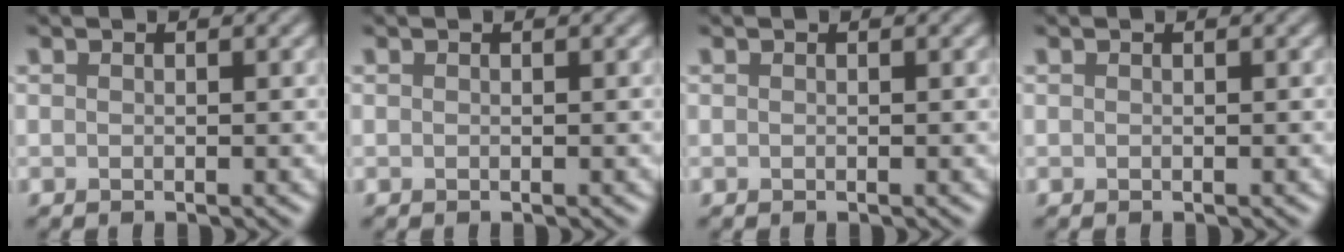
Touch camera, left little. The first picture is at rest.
{"total": 0.0}
{"total": 0.0}
{"total": 0.0}